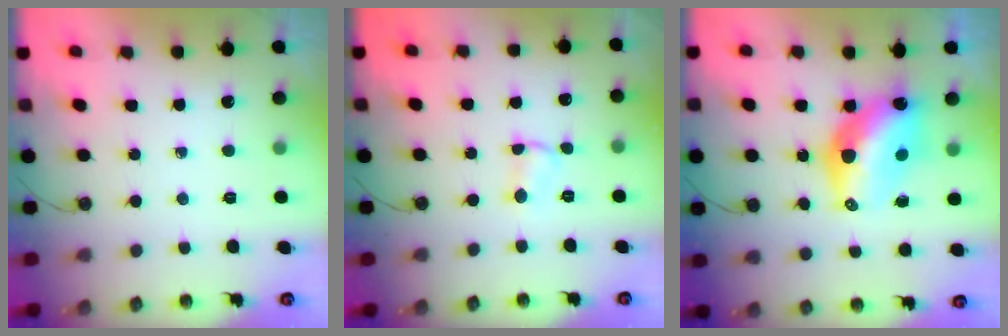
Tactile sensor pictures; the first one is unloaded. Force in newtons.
{"total": 2.8, "press": 2.8, "slide": 0.4}
{"total": 12.8, "press": 12.7, "slide": 1.2}